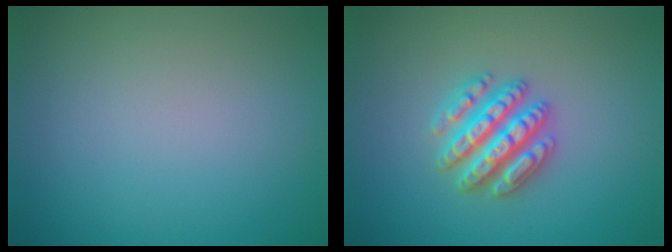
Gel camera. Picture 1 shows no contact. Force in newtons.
{"total": 4.6, "press": 4.6, "slide": 0.8}